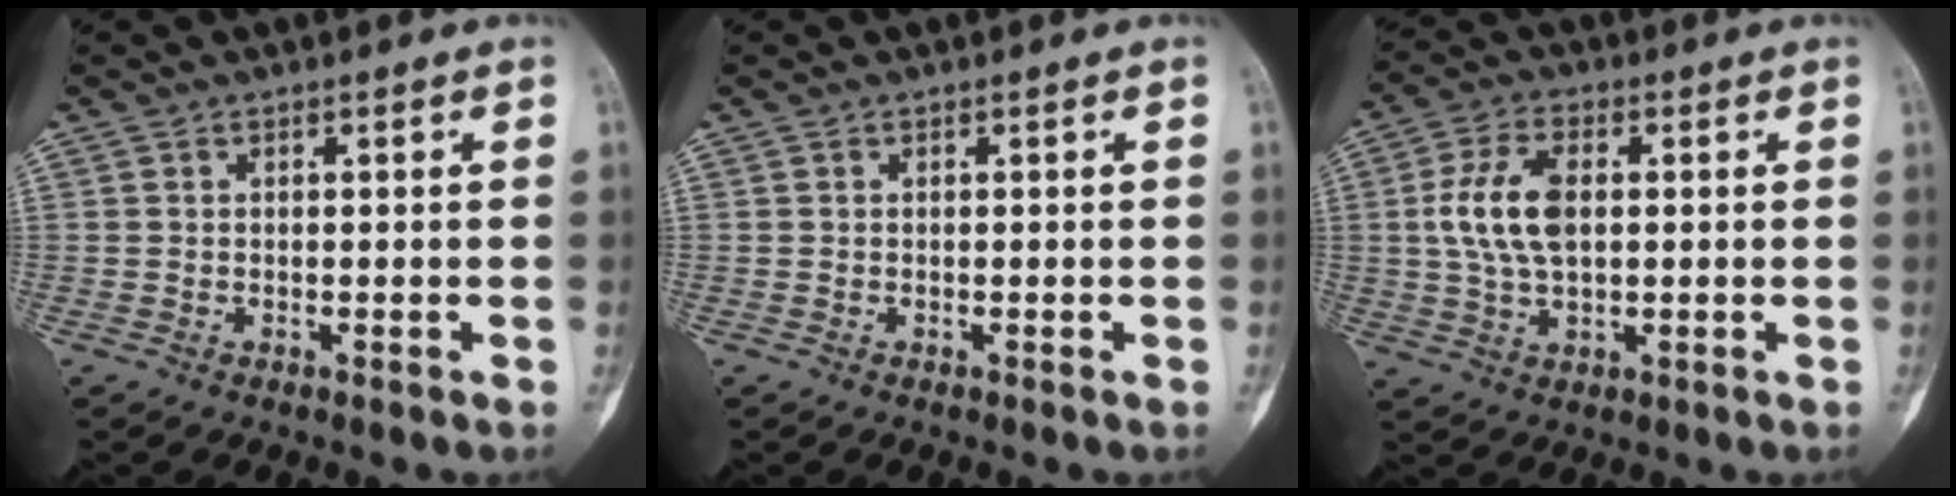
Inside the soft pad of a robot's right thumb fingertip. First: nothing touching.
{"total": 0.0}
{"total": 10.3, "force": [1.3, 5.7, 8.5], "torque": [-0.171, 0.006, 0.027]}